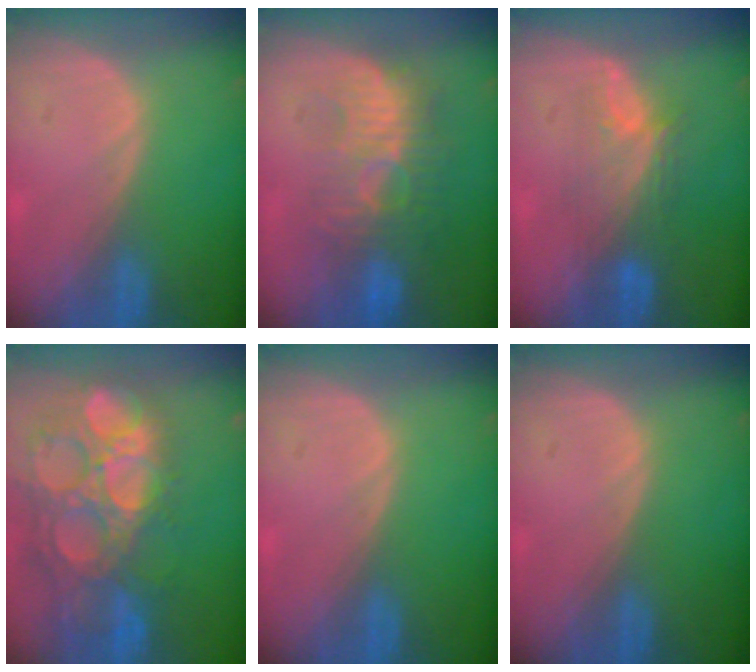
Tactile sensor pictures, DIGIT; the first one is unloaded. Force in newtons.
{"total": 9.3, "press": 8.9, "slide": 2.8}
{"total": 5.4, "press": 5.3, "slide": 1.5}
{"total": 15.4, "press": 12.8, "slide": 8.7}
{"total": 0.0}
{"total": 0.0}